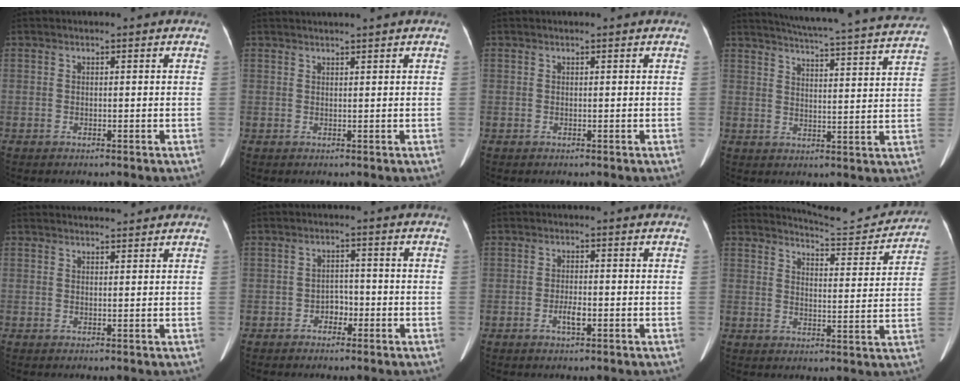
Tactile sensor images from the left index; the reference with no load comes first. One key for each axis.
{"total": 2.3, "fx": 1.9, "fy": -0.6, "fz": 1.0, "tx": -0.009, "ty": 0.017, "tz": 0.036}
{"total": 0.0}
{"total": 22.9, "fx": 21.4, "fy": -0.2, "fz": 8.2, "tx": -0.129, "ty": -0.038, "tz": 0.260}
{"total": 3.4, "fx": 3.3, "fy": 0.2, "fz": 0.7, "tx": -0.014, "ty": 0.018, "tz": 0.046}
{"total": 2.3, "fx": -1.4, "fy": 1.5, "fz": 1.2, "tx": -0.015, "ty": 0.006, "tz": -0.024}
{"total": 2.2, "fx": -1.0, "fy": 0.5, "fz": 1.9, "tx": -0.037, "ty": -0.001, "tz": -0.016}
{"total": 11.2, "fx": 11.2, "fy": 0.5, "fz": 1.0, "tx": -0.016, "ty": -0.027, "tz": 0.138}